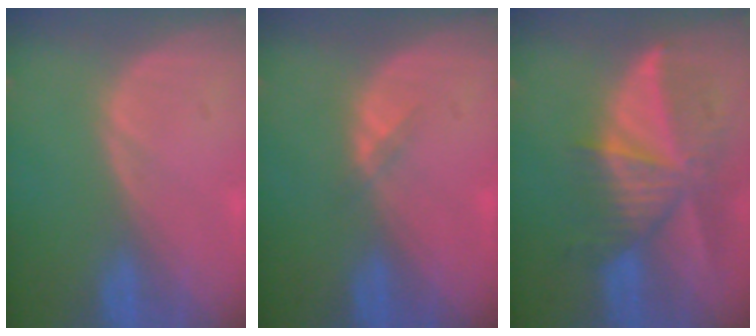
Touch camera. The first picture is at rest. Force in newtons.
{"total": 1.3, "press": 0.9, "slide": 0.9}
{"total": 9.8, "press": 8.6, "slide": 4.7}